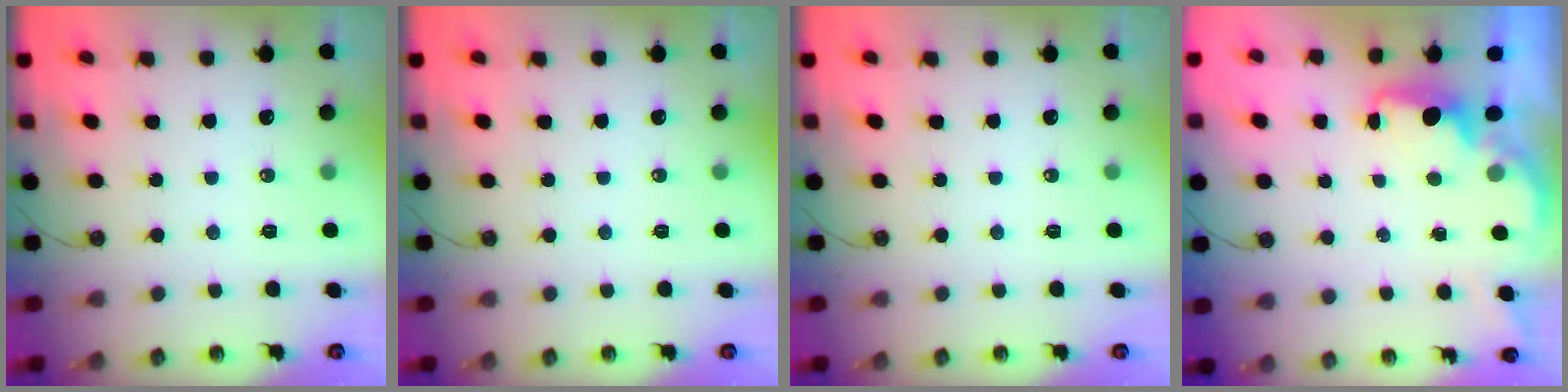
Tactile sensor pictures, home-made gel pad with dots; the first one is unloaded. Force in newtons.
{"total": 0.0}
{"total": 0.0}
{"total": 1.8, "press": 1.7, "slide": 0.7}